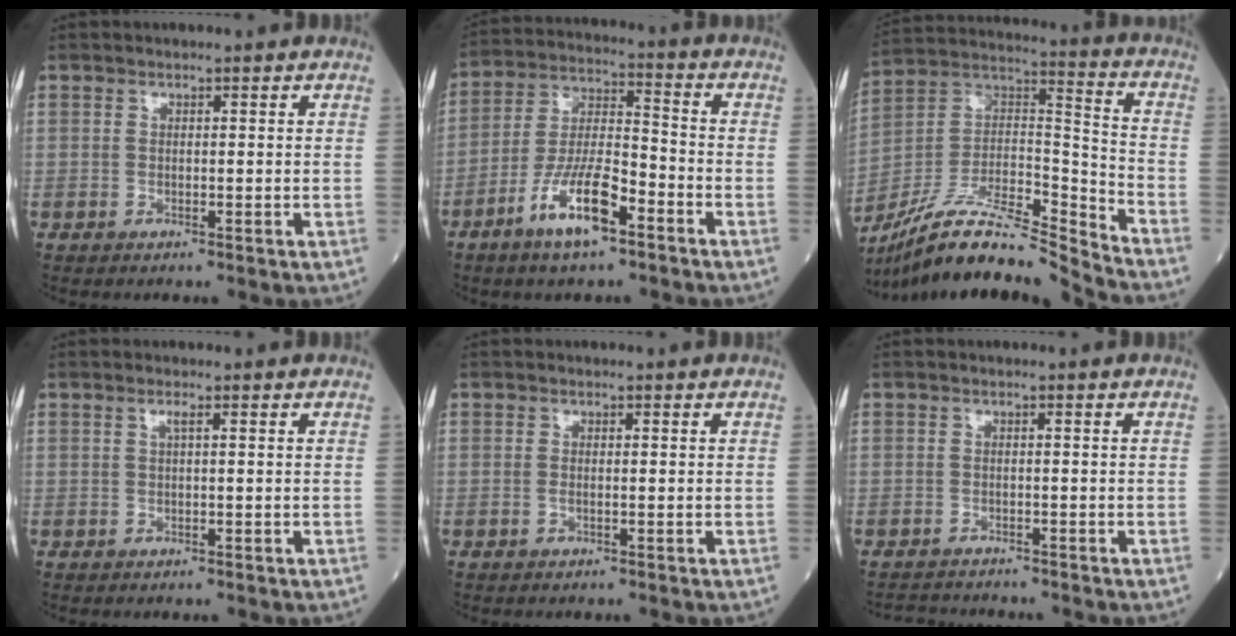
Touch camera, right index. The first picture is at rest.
{"total": 11.1, "force": [-6.2, 2.6, 8.9], "torque": [-0.180, -0.003, -0.117]}
{"total": 18.4, "force": [-17.0, 0.2, 7.0], "torque": [-0.133, 0.035, -0.307]}
{"total": 0.8, "force": [0.2, -0.1, 0.7], "torque": [-0.016, 0.001, 0.004]}
{"total": 0.7, "force": [-0.2, 0.2, 0.7], "torque": [-0.016, -0.001, -0.004]}
{"total": 2.7, "force": [-2.6, 0.5, -0.3], "torque": [0.005, -0.009, -0.047]}